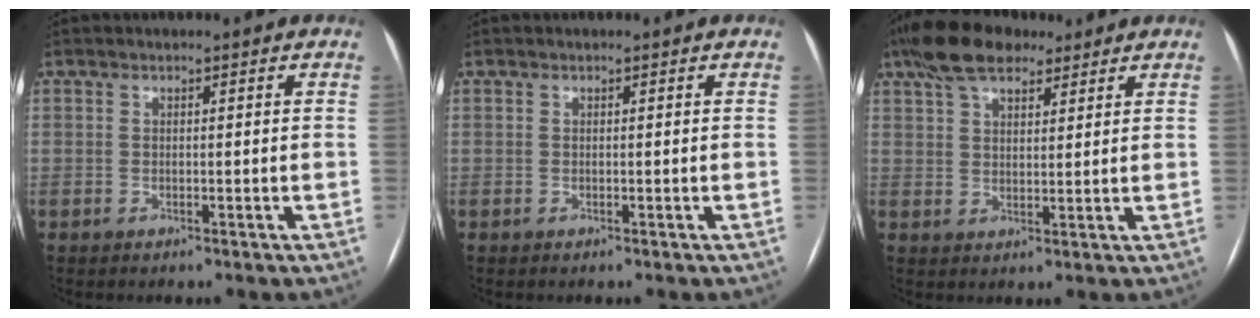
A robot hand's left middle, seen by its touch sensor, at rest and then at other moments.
{"total": 0.0}
{"total": 9.6, "force": [6.9, 4.0, 5.3], "torque": [-0.103, 0.031, 0.122]}